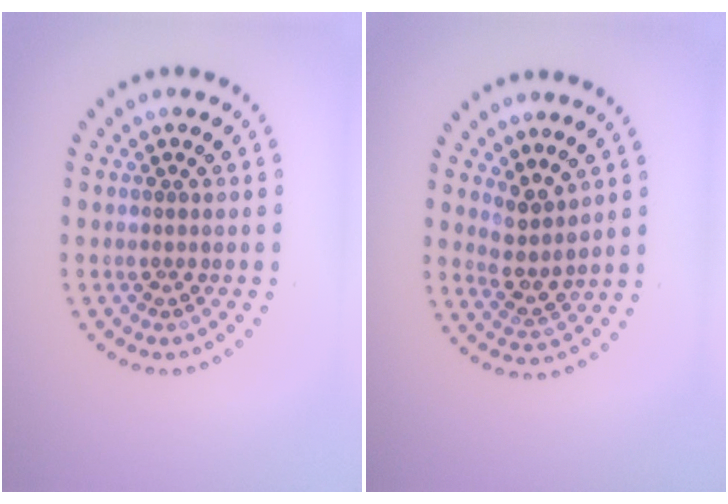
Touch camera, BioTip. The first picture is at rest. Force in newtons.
{"total": 2.4, "press": 1.8, "slide": 1.5}